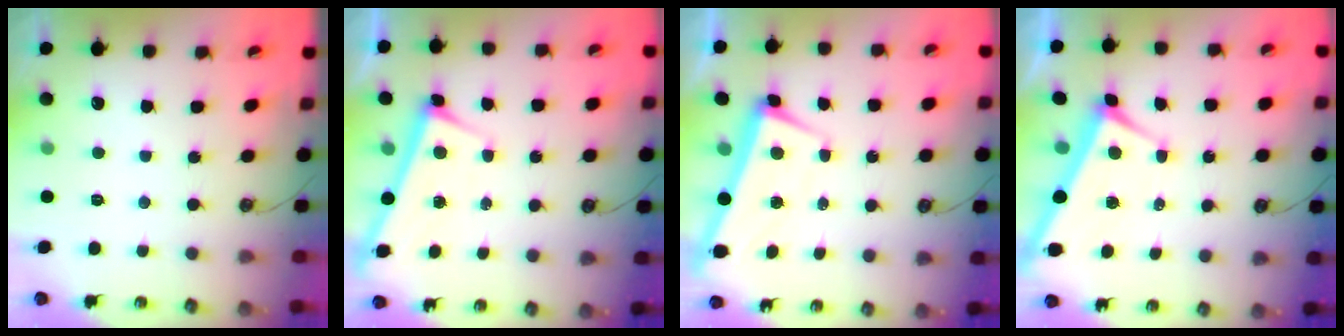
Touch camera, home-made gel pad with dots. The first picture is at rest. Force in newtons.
{"total": 3.0, "press": 3.0, "slide": 0.1}
{"total": 1.9, "press": 1.0, "slide": 1.6}
{"total": 3.2, "press": 3.2, "slide": 0.8}